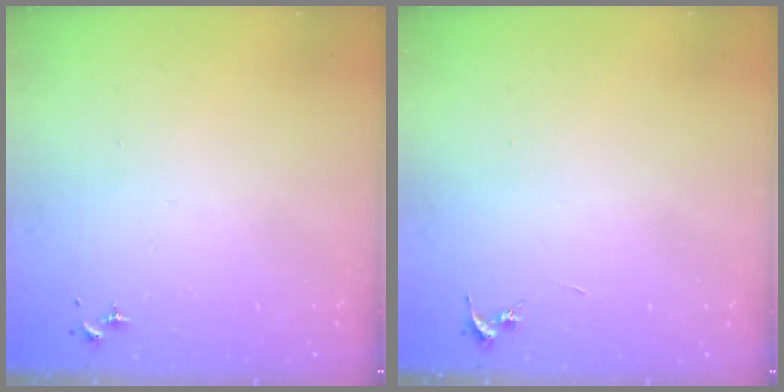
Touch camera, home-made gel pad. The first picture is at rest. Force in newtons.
{"total": 0.0}